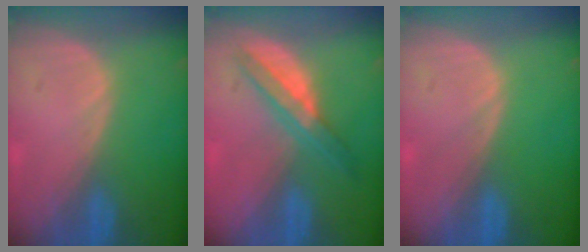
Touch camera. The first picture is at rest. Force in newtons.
{"total": 5.6, "press": 5.2, "slide": 1.9}
{"total": 0.0}